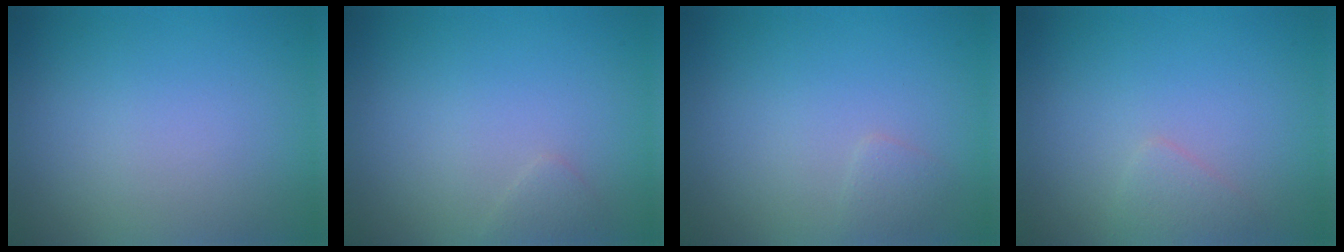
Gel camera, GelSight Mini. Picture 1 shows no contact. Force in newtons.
{"total": 0.8, "press": 0.8, "slide": 0.1}
{"total": 0.9, "press": 0.9, "slide": 0.1}
{"total": 1.2, "press": 1.2, "slide": 0.1}